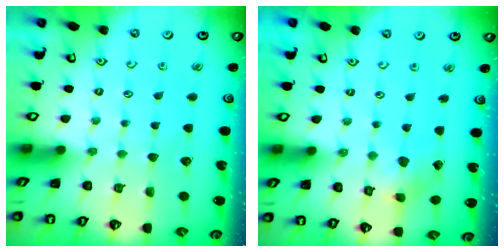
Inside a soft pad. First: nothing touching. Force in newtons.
{"total": 2.3, "press": 2.3, "slide": 0.4}